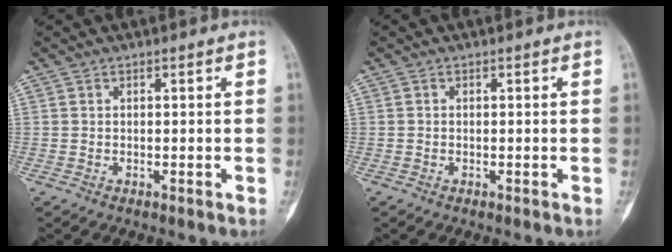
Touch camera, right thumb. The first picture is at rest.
{"total": 0.0}